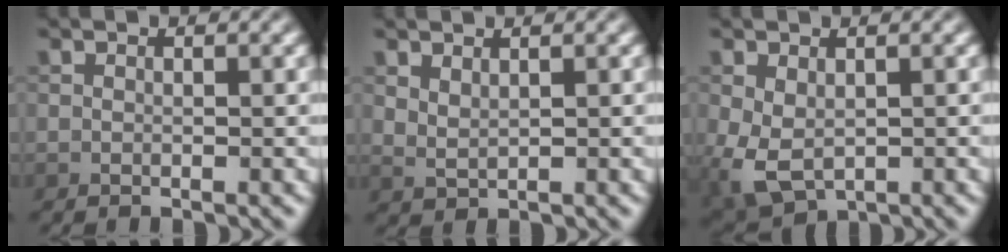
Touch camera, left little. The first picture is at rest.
{"total": 1.3, "force": [1.0, 0.4, 0.6], "torque": [-0.020, -0.003, 0.026]}
{"total": 5.0, "force": [-0.8, 3.3, 3.7], "torque": [-0.096, -0.015, -0.007]}